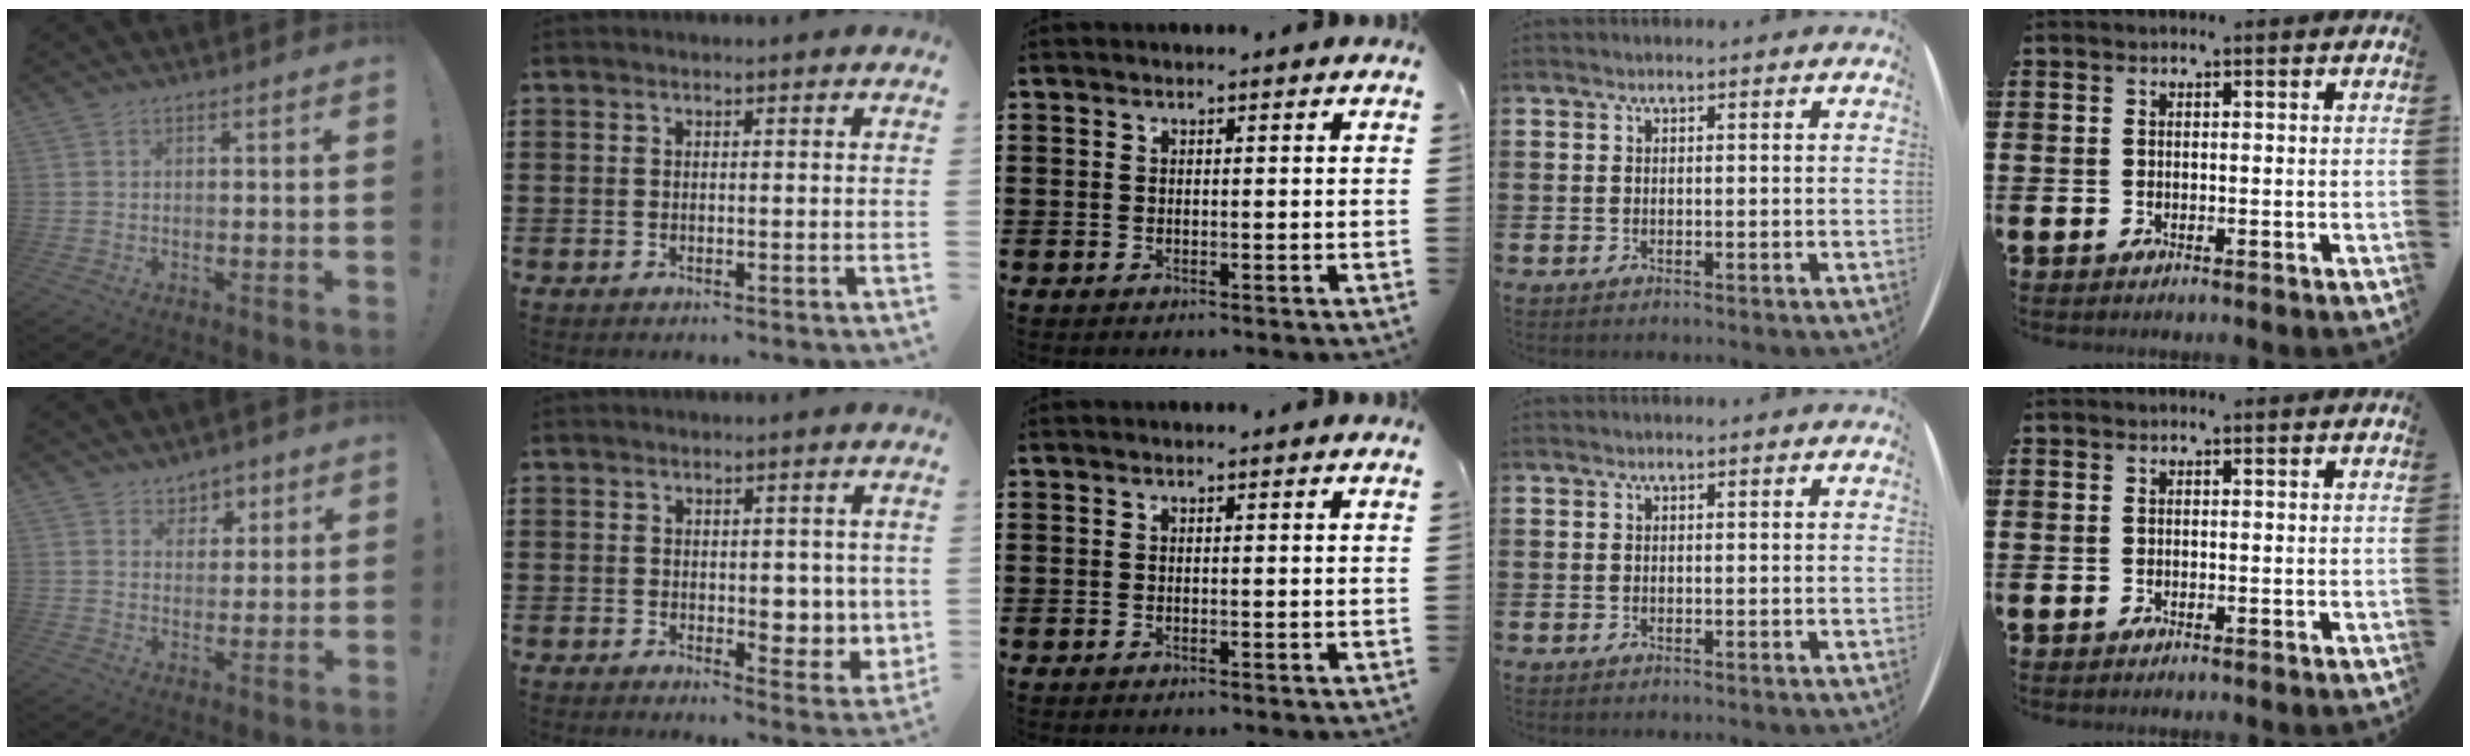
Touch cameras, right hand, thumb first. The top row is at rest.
{"thumb": {"total": 5.3, "force": [3.3, 4.1, 0.2], "torque": [0.005, -0.026, 0.064]}, "index": {"total": 4.3, "force": [0.6, 3.0, 2.9], "torque": [-0.032, -0.001, 0.005]}}